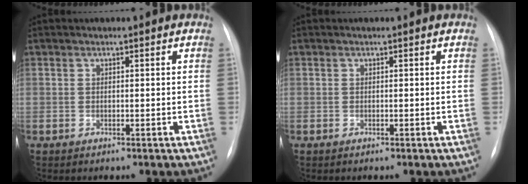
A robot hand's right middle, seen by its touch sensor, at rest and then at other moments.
{"total": 0.0}